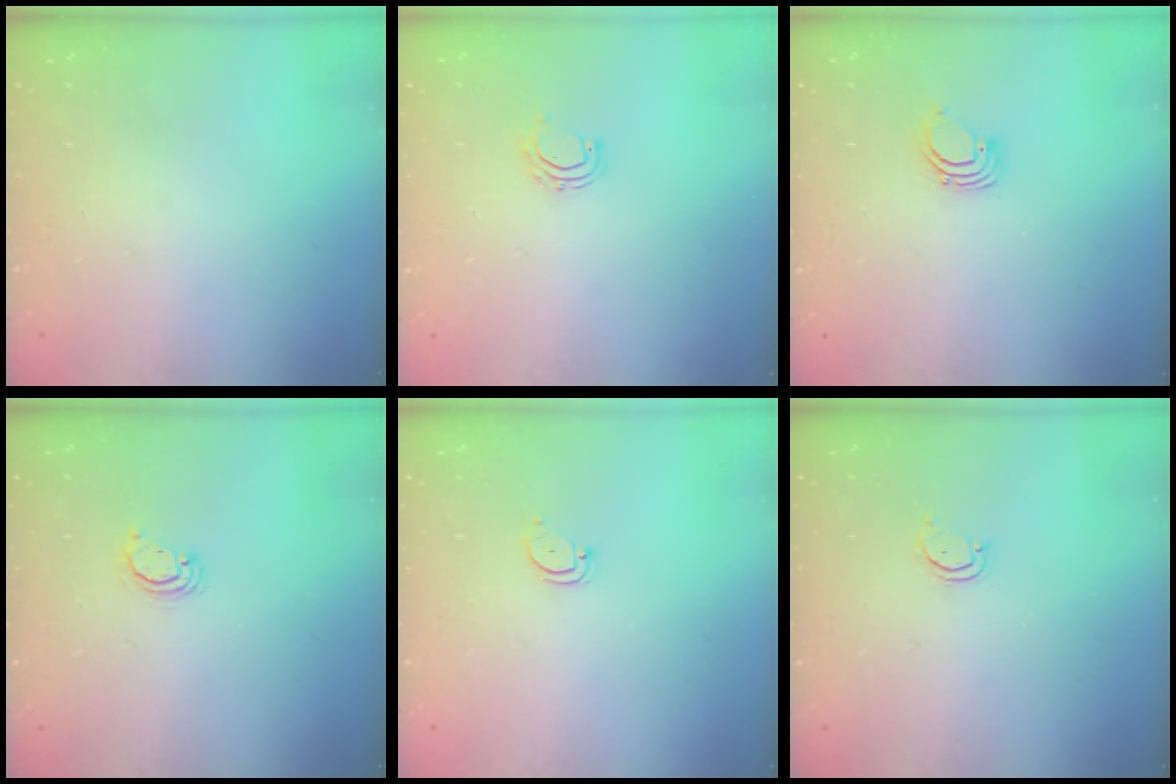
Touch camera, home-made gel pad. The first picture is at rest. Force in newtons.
{"total": 5.3, "press": 5.2, "slide": 1.0}
{"total": 2.7, "press": 2.7, "slide": 0.1}
{"total": 2.2, "press": 2.2, "slide": 0.3}
{"total": 2.3, "press": 2.3, "slide": 0.2}
{"total": 2.6, "press": 2.6, "slide": 0.2}